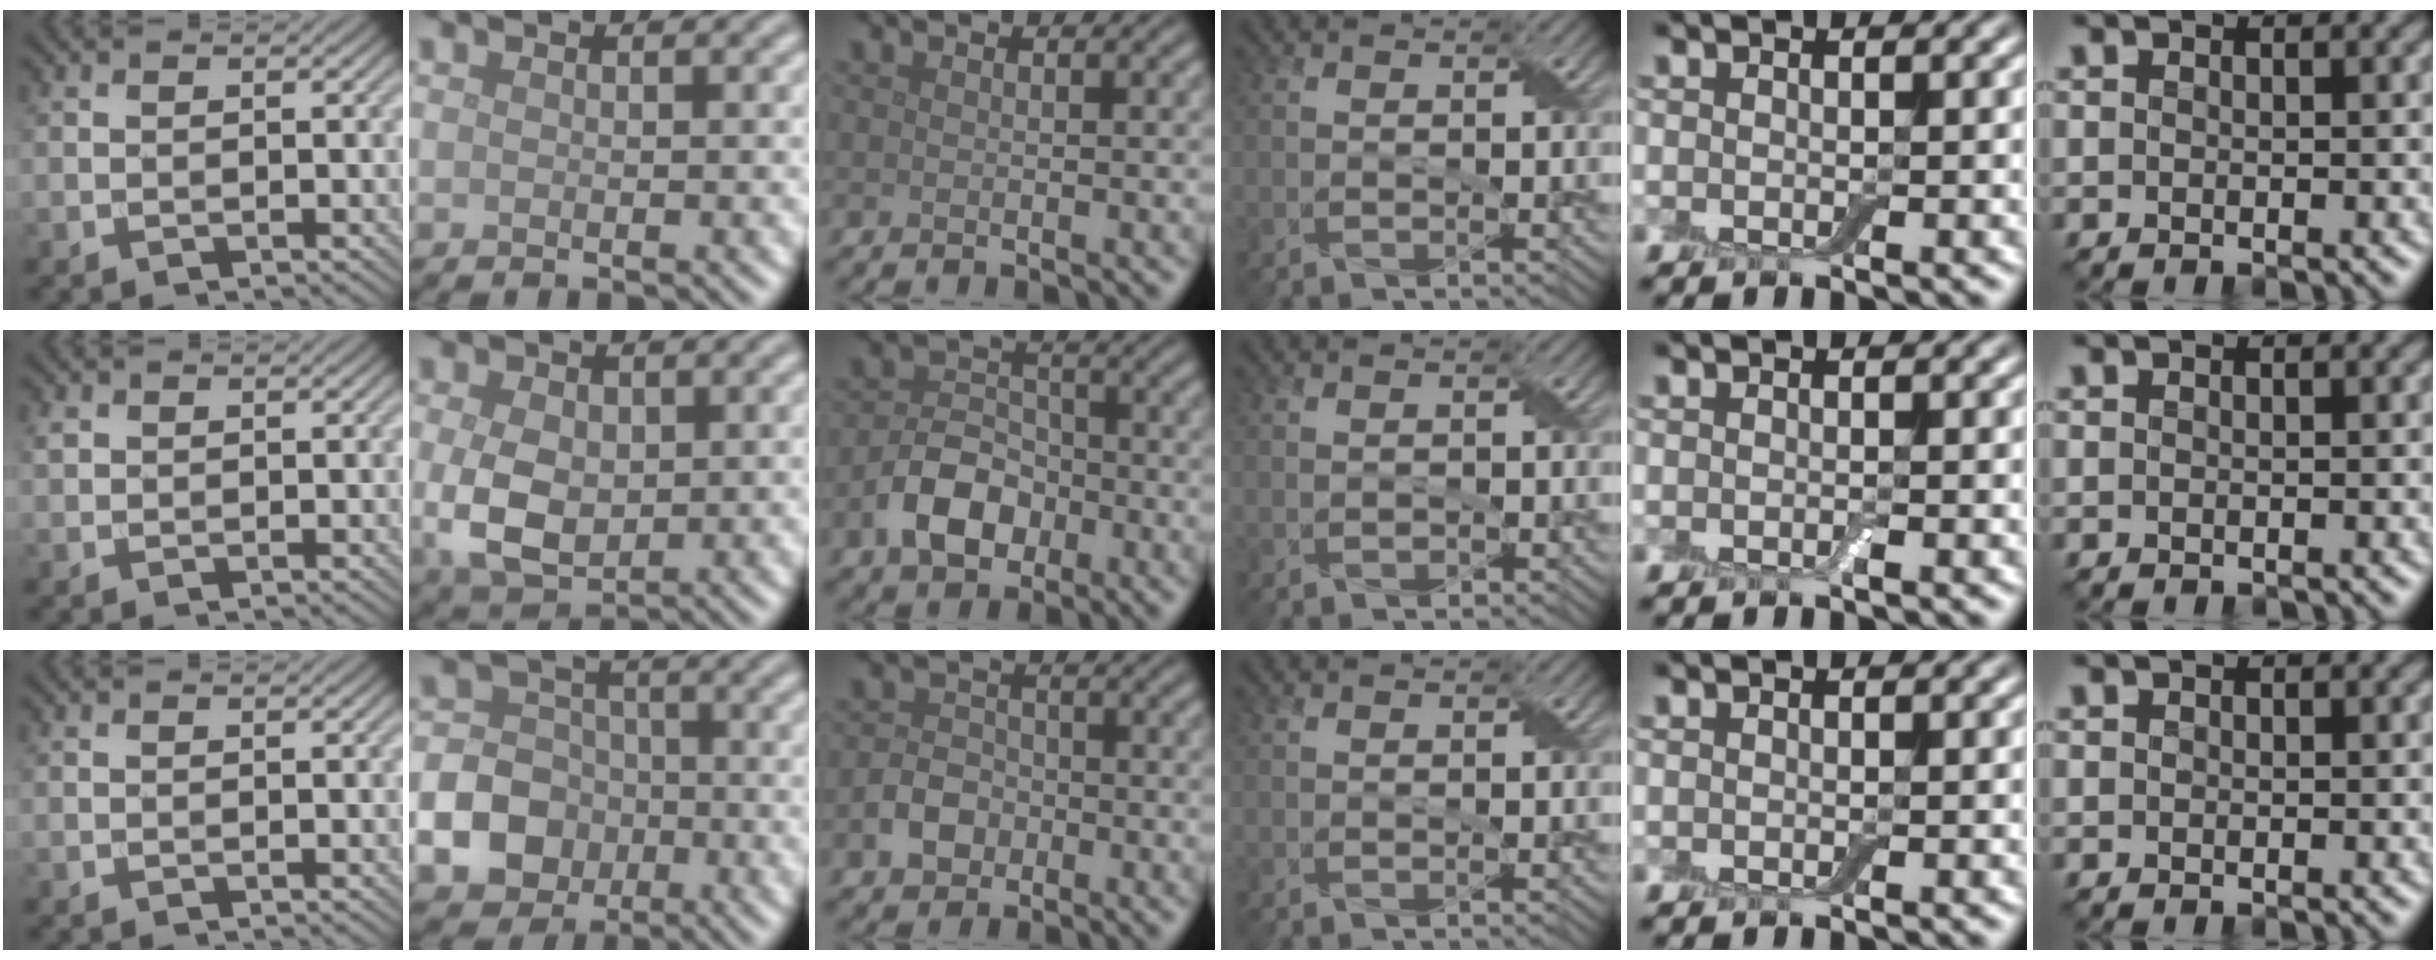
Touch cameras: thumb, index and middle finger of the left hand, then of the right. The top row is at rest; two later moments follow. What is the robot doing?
{"motion": "fold", "object": "aluminum foil"}